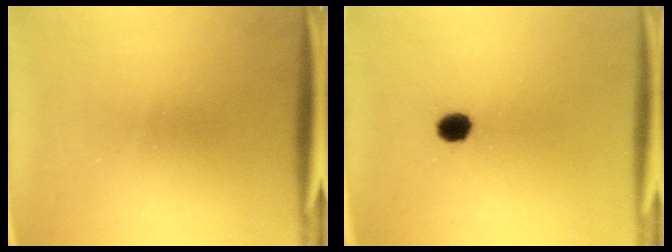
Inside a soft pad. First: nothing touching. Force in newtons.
{"total": 3.7}